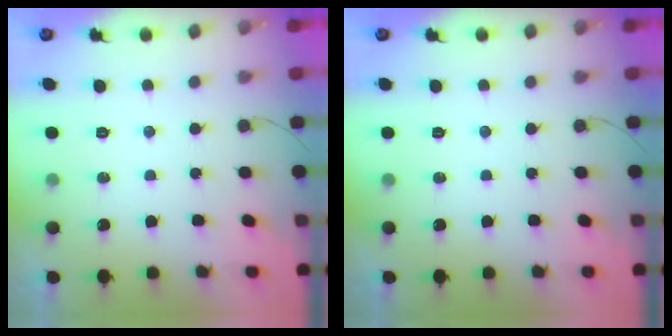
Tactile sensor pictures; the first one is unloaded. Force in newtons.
{"total": 0.0}